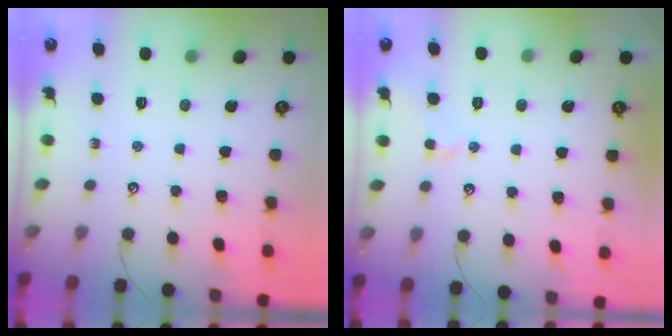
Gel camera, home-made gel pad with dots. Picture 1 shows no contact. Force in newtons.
{"total": 1.0, "press": 1.0, "slide": 0.1}